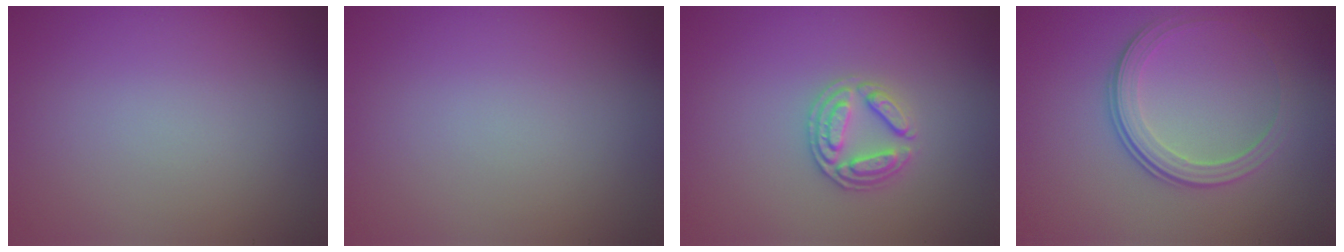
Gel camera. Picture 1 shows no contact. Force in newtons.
{"total": 0.0}
{"total": 2.6, "press": 2.5, "slide": 0.6}
{"total": 3.5, "press": 2.6, "slide": 2.4}